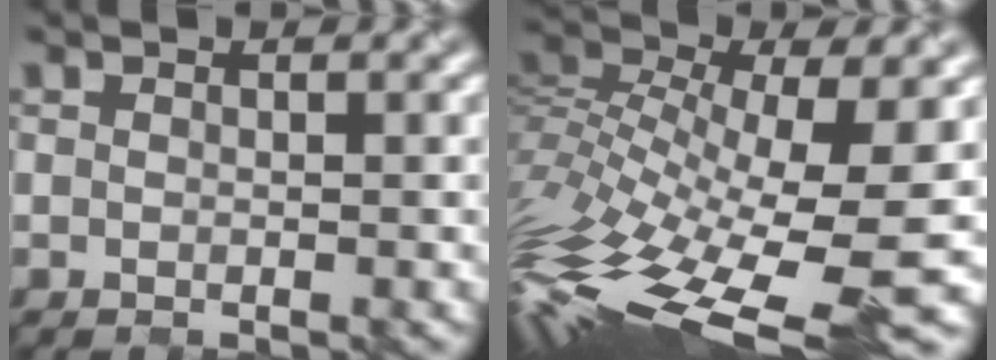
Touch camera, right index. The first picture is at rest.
{"total": 14.8, "force": [-2.7, 5.6, 13.5], "torque": [-0.288, -0.016, -0.042]}